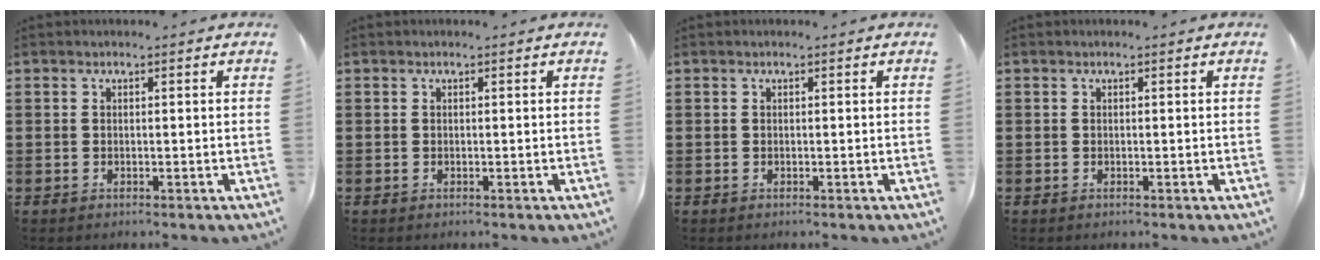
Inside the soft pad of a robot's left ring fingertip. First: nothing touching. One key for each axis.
{"total": 0.0}
{"total": 0.0}
{"total": 0.0}